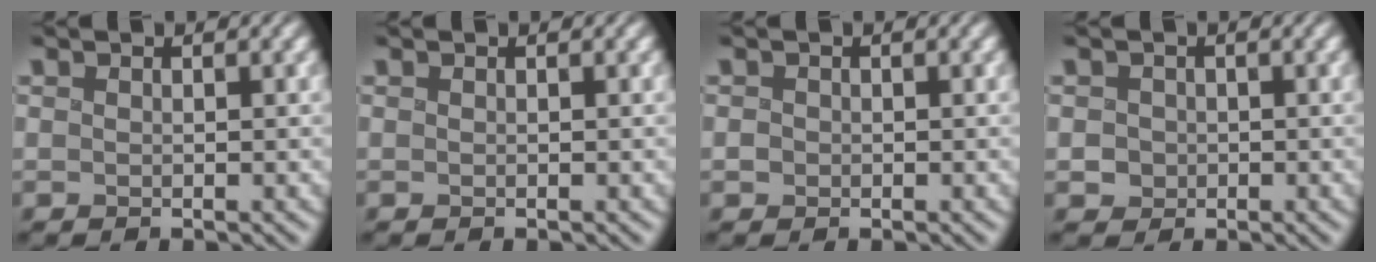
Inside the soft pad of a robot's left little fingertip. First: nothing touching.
{"total": 0.0}
{"total": 0.7, "force": [-0.3, 0.6, 0.0], "torque": [0.002, -0.001, -0.002]}
{"total": 1.4, "force": [-0.4, 1.3, 0.2], "torque": [-0.006, -0.004, -0.006]}